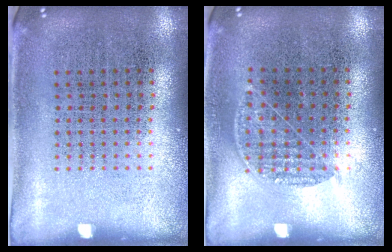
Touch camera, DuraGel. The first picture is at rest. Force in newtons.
{"total": 0.8, "press": 0.7, "slide": 0.5}